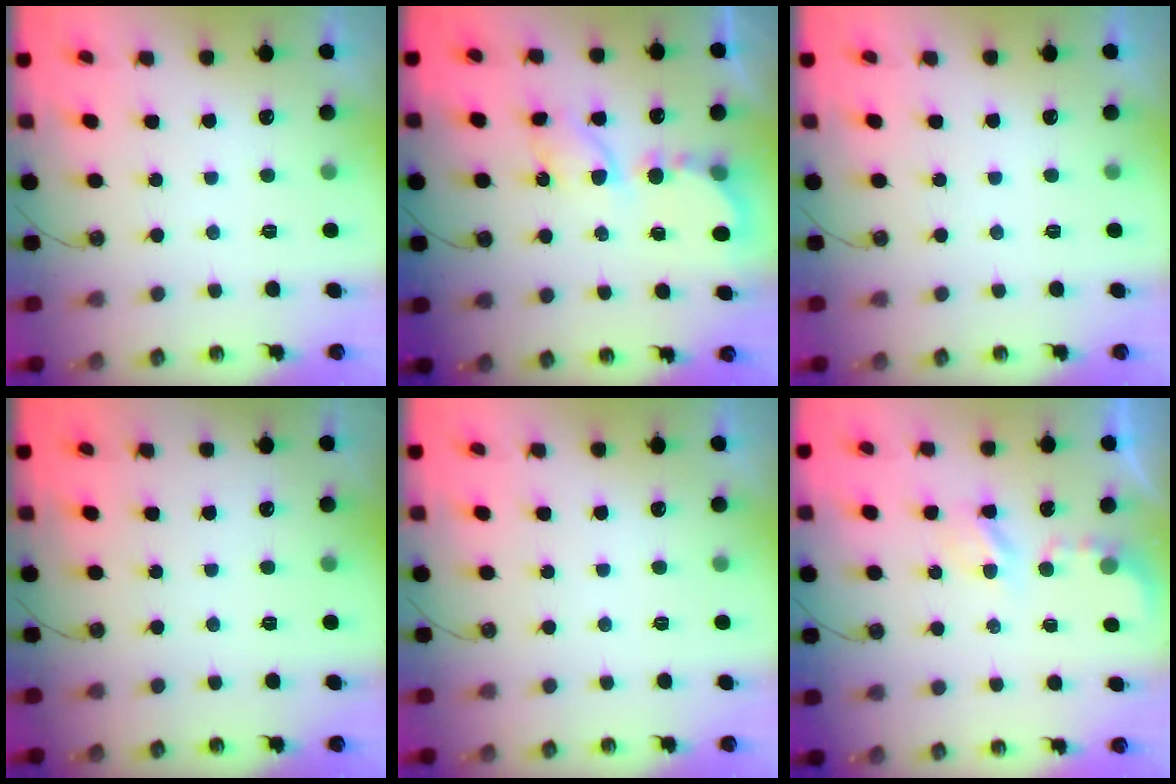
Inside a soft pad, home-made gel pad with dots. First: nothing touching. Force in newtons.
{"total": 6.7, "press": 6.7, "slide": 0.2}
{"total": 0.0}
{"total": 0.0}
{"total": 0.0}
{"total": 2.9, "press": 2.9, "slide": 0.4}